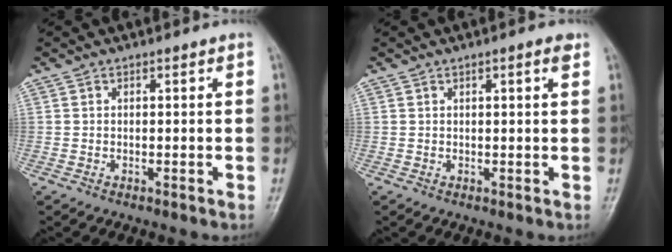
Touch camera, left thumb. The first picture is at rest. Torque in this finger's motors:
{"motor_torque": [-0.14, 0.10, -0.27, -0.05, 0.08]}